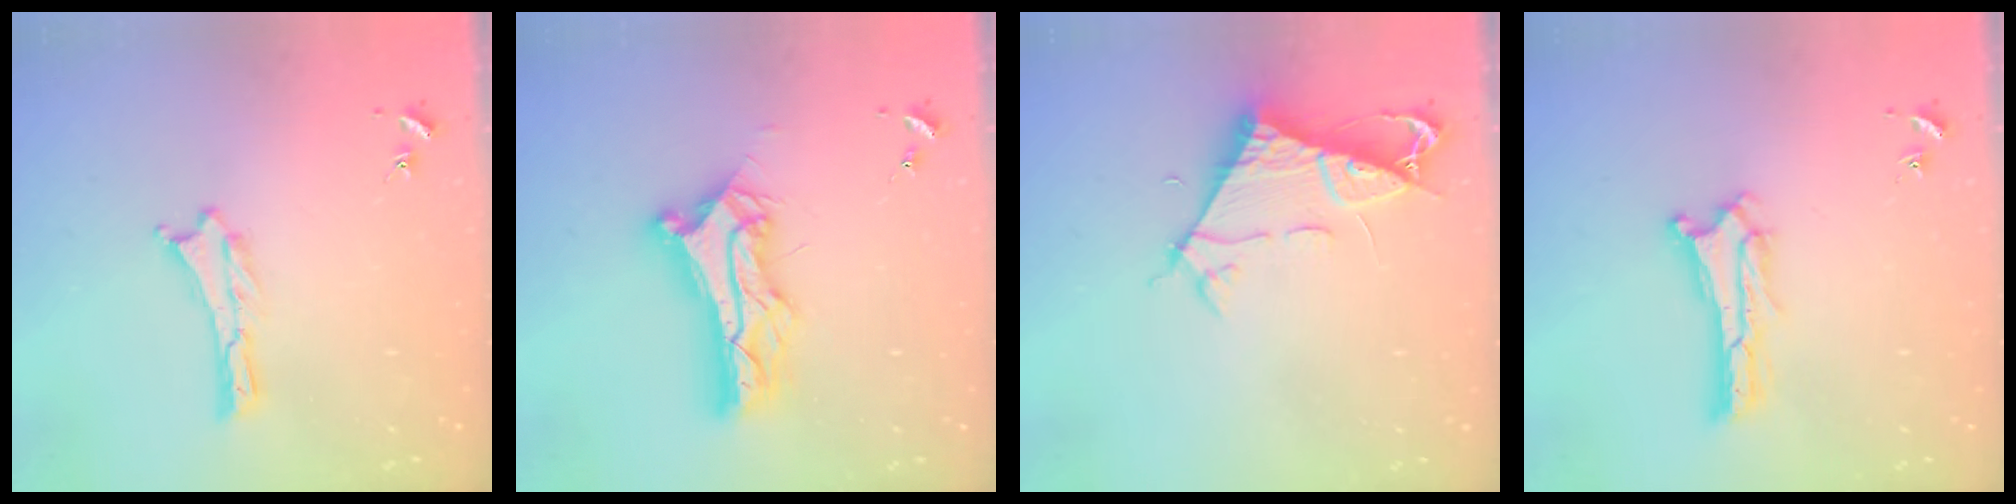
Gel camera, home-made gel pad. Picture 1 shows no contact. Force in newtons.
{"total": 11.0, "press": 11.0, "slide": 0.9}
{"total": 7.1, "press": 7.0, "slide": 0.8}
{"total": 0.7, "press": 0.6, "slide": 0.2}